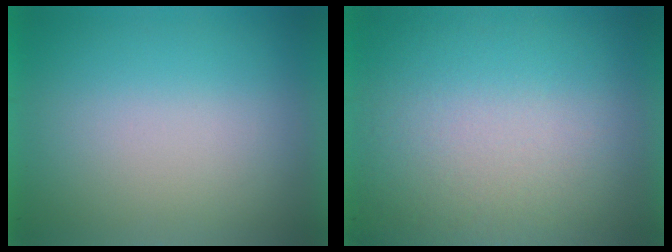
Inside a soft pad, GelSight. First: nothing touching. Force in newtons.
{"total": 4.4}